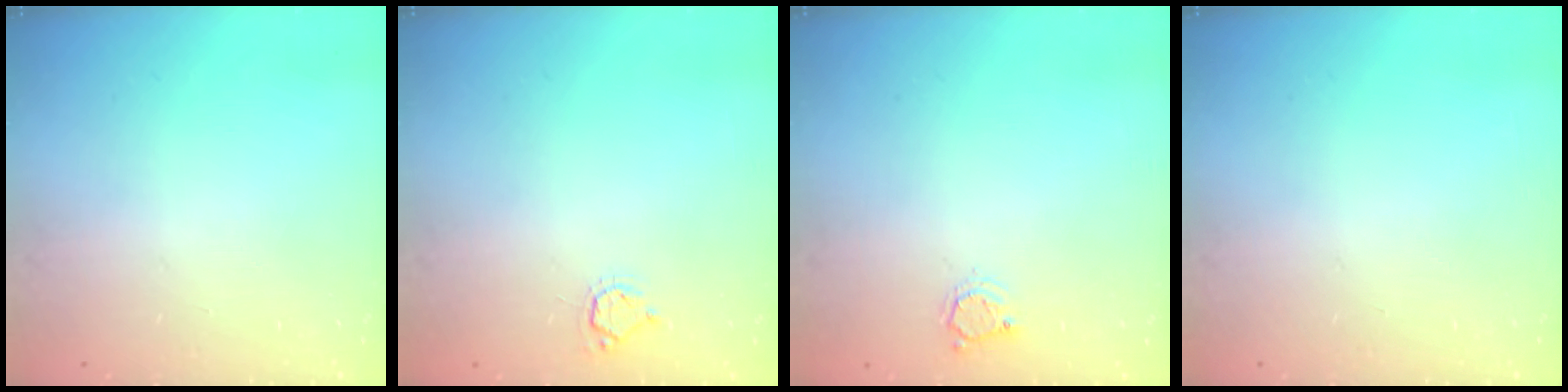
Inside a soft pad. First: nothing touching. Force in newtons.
{"total": 4.6, "press": 4.6, "slide": 0.4}
{"total": 3.2, "press": 3.2, "slide": 0.5}
{"total": 0.0}